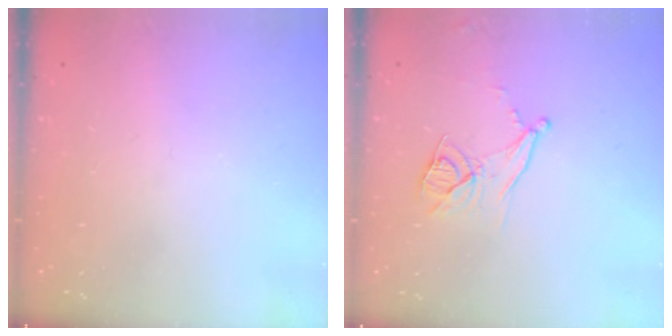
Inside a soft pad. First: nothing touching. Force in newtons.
{"total": 9.7, "press": 9.2, "slide": 3.0}